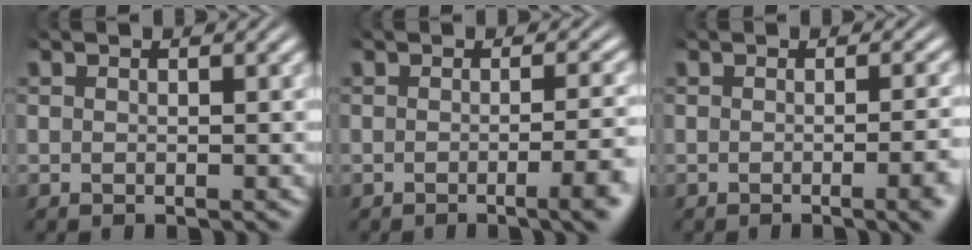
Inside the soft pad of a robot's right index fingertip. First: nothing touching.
{"total": 3.5, "force": [-1.7, 0.0, 3.0], "torque": [-0.033, 0.006, -0.031]}
{"total": 2.5, "force": [-1.4, -0.2, 2.1], "torque": [-0.025, 0.006, -0.024]}